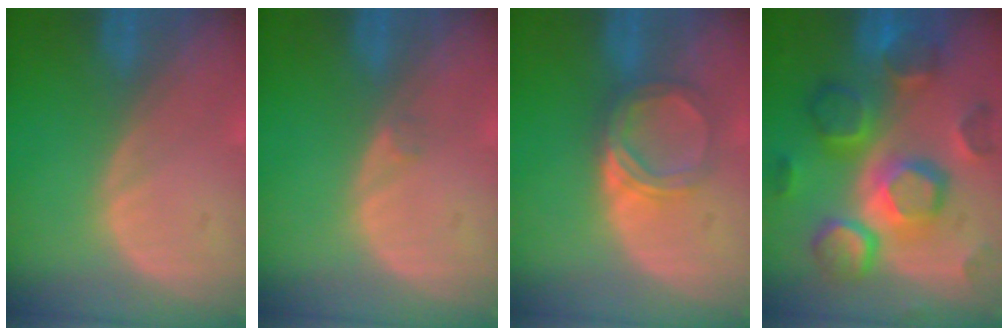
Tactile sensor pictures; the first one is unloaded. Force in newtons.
{"total": 0.5, "press": 0.5, "slide": 0.1}
{"total": 5.2, "press": 4.6, "slide": 2.5}
{"total": 12.3, "press": 12.3, "slide": 1.0}